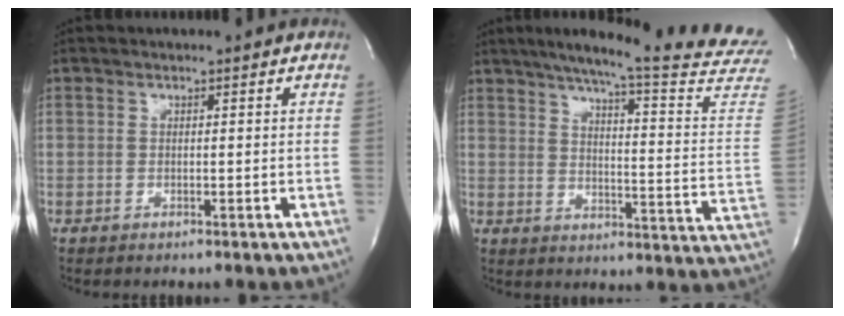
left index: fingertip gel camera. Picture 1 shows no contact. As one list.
[{"total": 25.4, "force": [22.4, -0.6, 12.0], "torque": [-0.177, -0.098, 0.269]}]